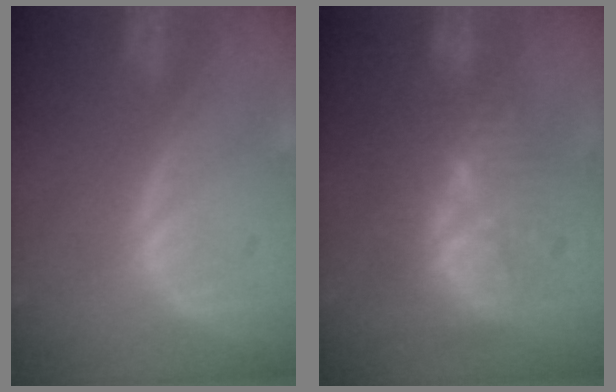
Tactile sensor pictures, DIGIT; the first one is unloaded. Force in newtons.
{"total": 10.3, "press": 8.9, "slide": 5.1}